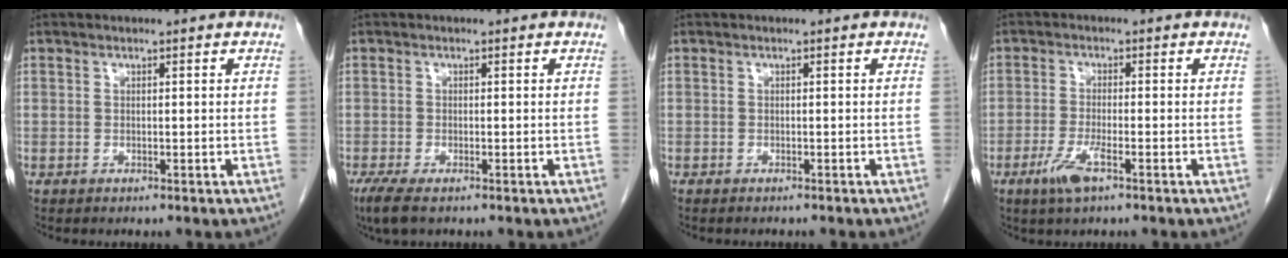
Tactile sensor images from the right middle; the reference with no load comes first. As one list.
[{"total": 3.5, "force": [-2.3, 0.9, 2.5], "torque": [-0.054, -0.012, -0.037]}, {"total": 2.0, "force": [-1.8, 0.4, 0.7], "torque": [-0.014, -0.004, -0.019]}, {"total": 4.2, "force": [-2.3, 0.5, 3.4], "torque": [-0.076, -0.007, -0.046]}]